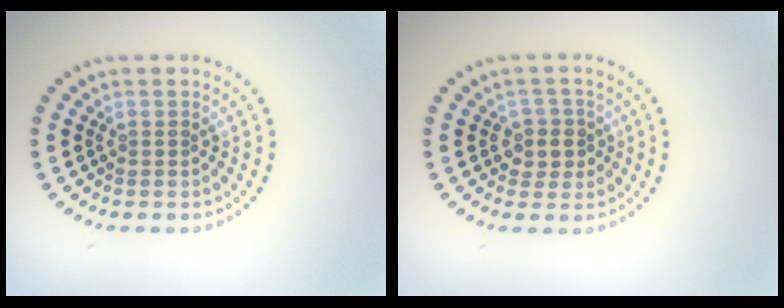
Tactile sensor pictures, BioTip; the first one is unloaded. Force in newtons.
{"total": 2.3, "press": 2.1, "slide": 1.1}